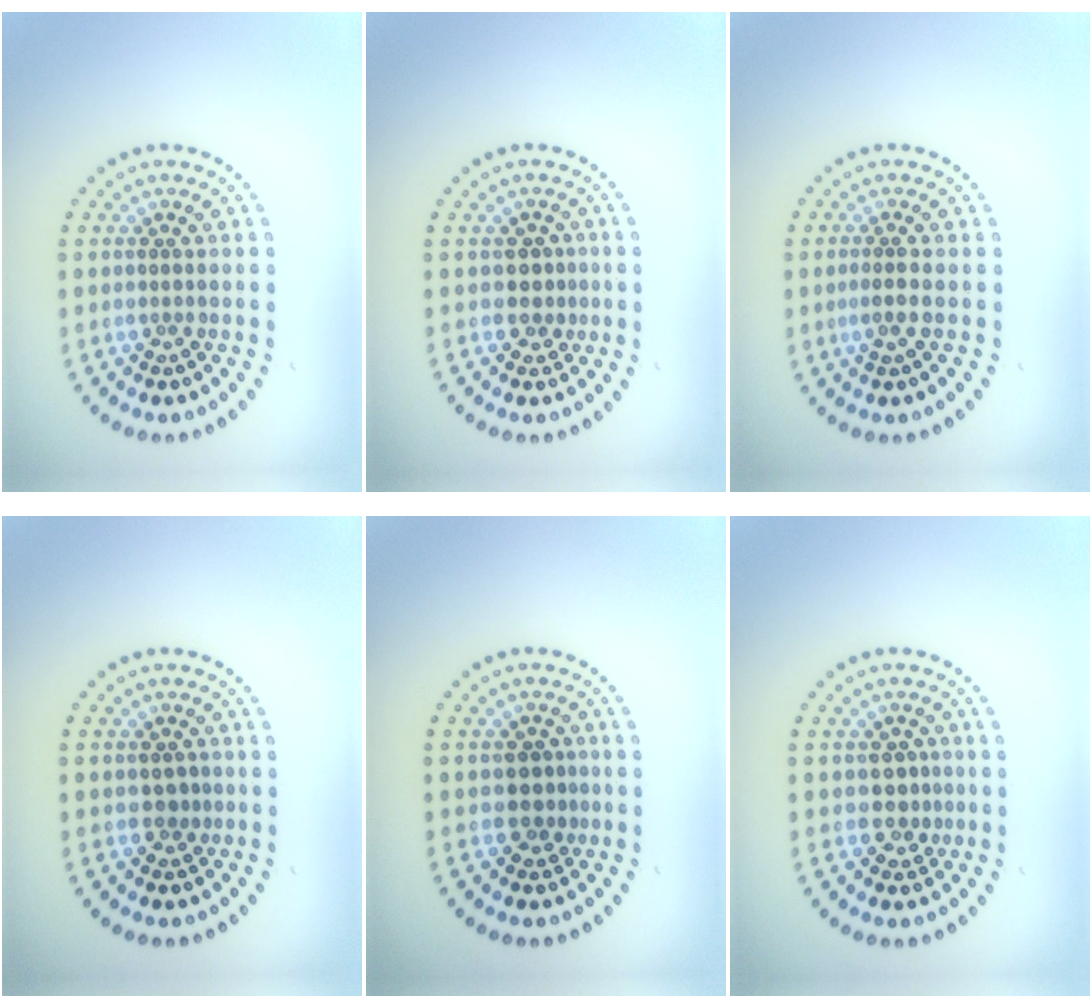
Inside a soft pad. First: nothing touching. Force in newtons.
{"total": 1.7, "press": 1.3, "slide": 1.1}
{"total": 1.4, "press": 1.1, "slide": 0.8}
{"total": 0.9, "press": 0.7, "slide": 0.6}
{"total": 1.8, "press": 1.4, "slide": 1.1}
{"total": 1.8, "press": 1.5, "slide": 1.1}